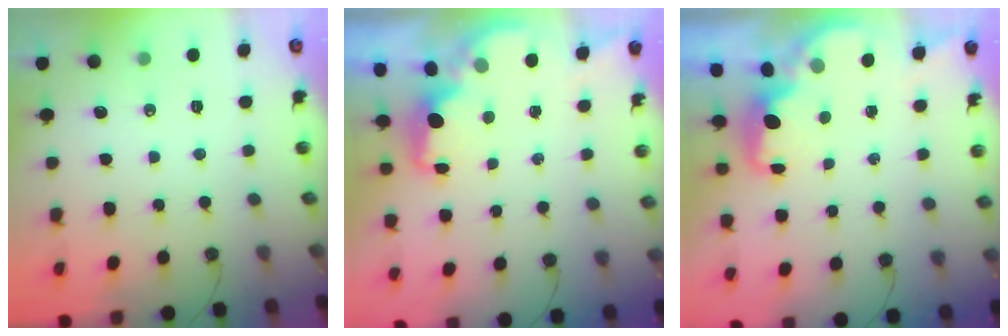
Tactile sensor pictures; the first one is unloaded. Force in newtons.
{"total": 2.1, "press": 1.9, "slide": 0.8}
{"total": 1.5, "press": 1.3, "slide": 0.7}